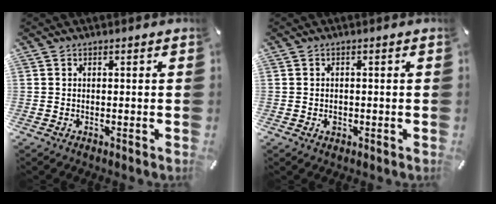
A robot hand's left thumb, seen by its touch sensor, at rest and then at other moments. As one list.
[{"total": 1.3, "force": [-0.4, 1.0, 0.7], "torque": [-0.013, 0.003, -0.008]}]